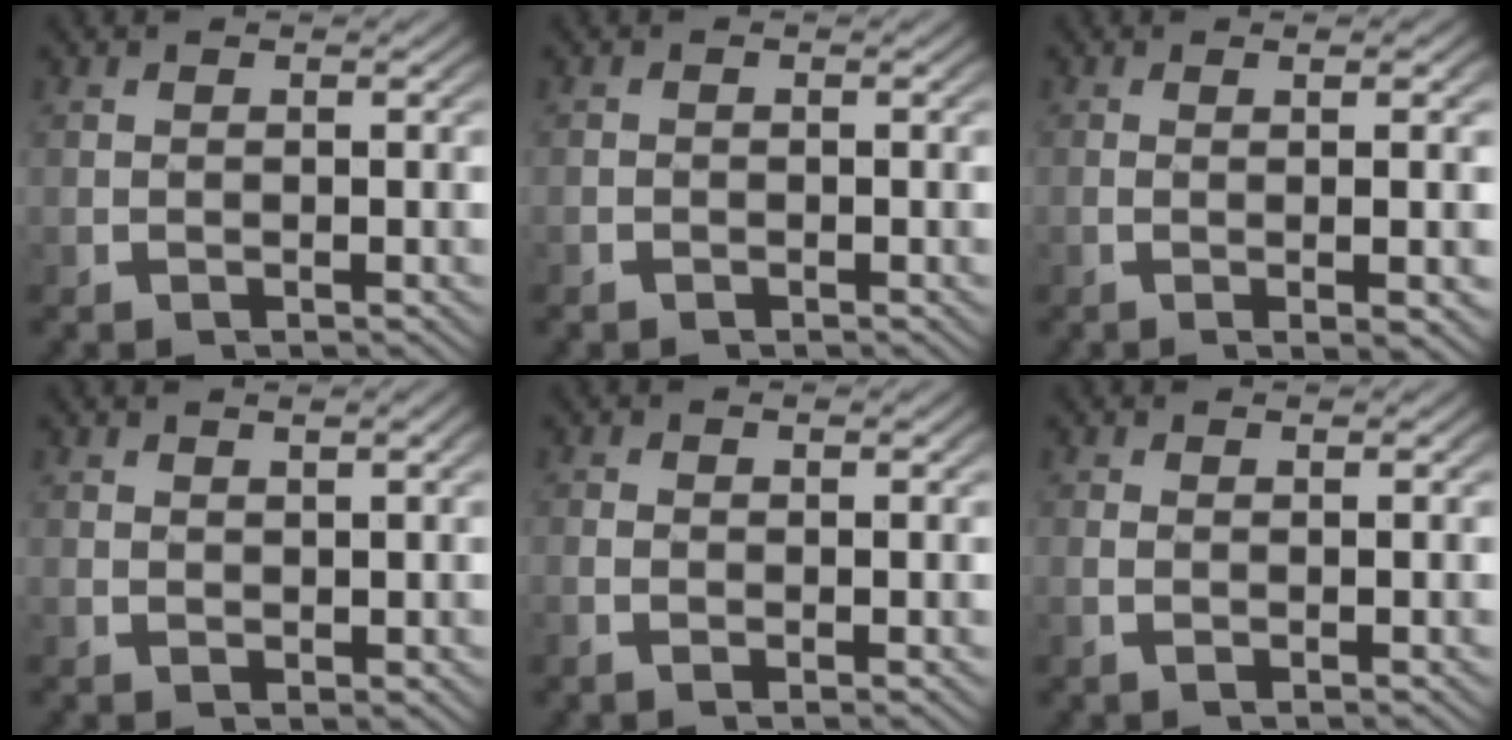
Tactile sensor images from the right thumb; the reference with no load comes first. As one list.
[{"total": 0.6, "force": [-0.6, 0.3, 0.0], "torque": [0.000, -0.006, -0.011]}, {"total": 3.9, "force": [-0.4, 0.2, 3.8], "torque": [-0.064, -0.006, 0.000]}, {"total": 1.1, "force": [1.0, 0.1, 0.5], "torque": [-0.003, -0.002, 0.027]}, {"total": 1.0, "force": [0.2, 0.1, 1.0], "torque": [-0.026, -0.006, 0.008]}, {"total": 1.2, "force": [0.5, -0.1, 1.1], "torque": [-0.026, -0.006, 0.015]}]